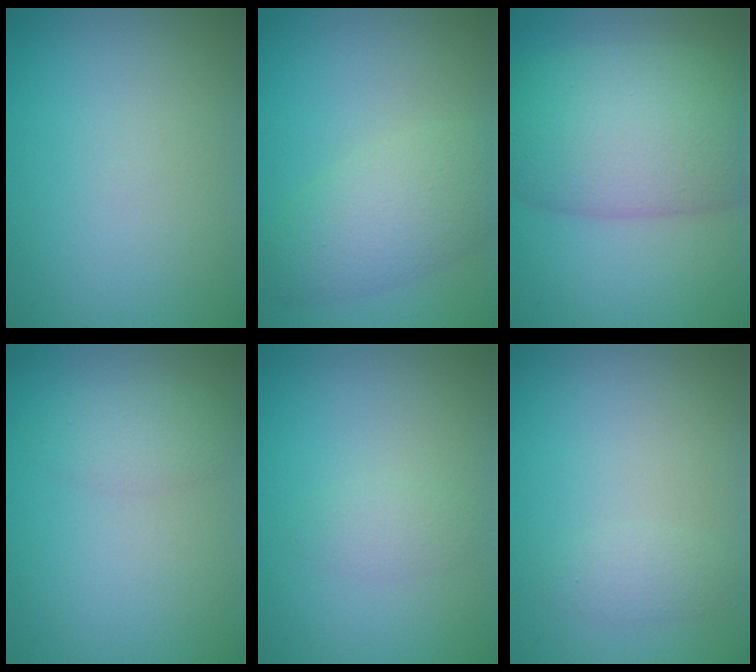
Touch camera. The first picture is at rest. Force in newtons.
{"total": 4.1, "press": 4.1, "slide": 0.2}
{"total": 10.2, "press": 10.2, "slide": 0.3}
{"total": 1.7, "press": 1.7, "slide": 0.1}
{"total": 1.2, "press": 1.2, "slide": 0.1}
{"total": 1.2, "press": 1.2, "slide": 0.1}